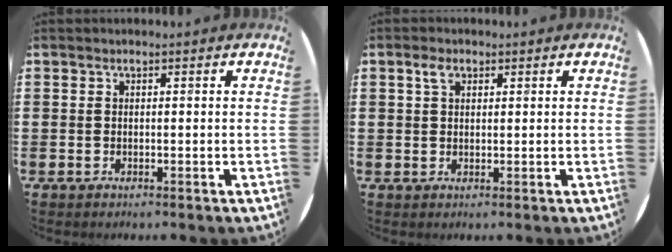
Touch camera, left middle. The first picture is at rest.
{"total": 2.1, "force": [1.3, 1.3, 1.2], "torque": [-0.019, 0.002, 0.021]}